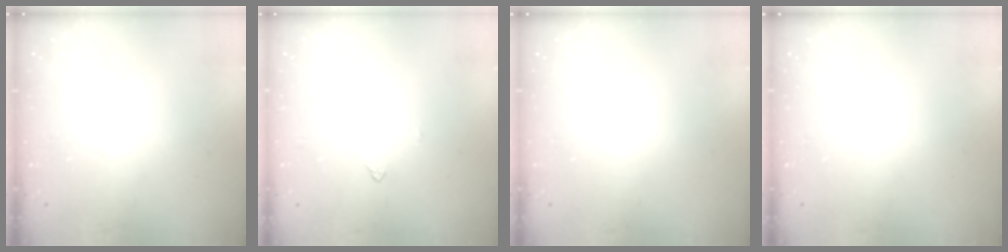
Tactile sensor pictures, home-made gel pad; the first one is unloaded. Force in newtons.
{"total": 2.6, "press": 2.6, "slide": 0.6}
{"total": 0.0}
{"total": 0.0}